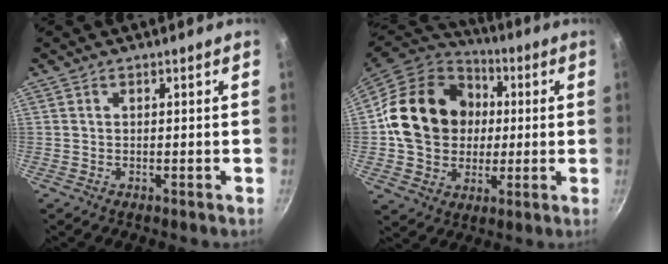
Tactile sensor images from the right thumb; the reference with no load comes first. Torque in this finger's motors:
{"motor_torque": [1.79, 3.18, 1.09, -1.22, 0.17]}